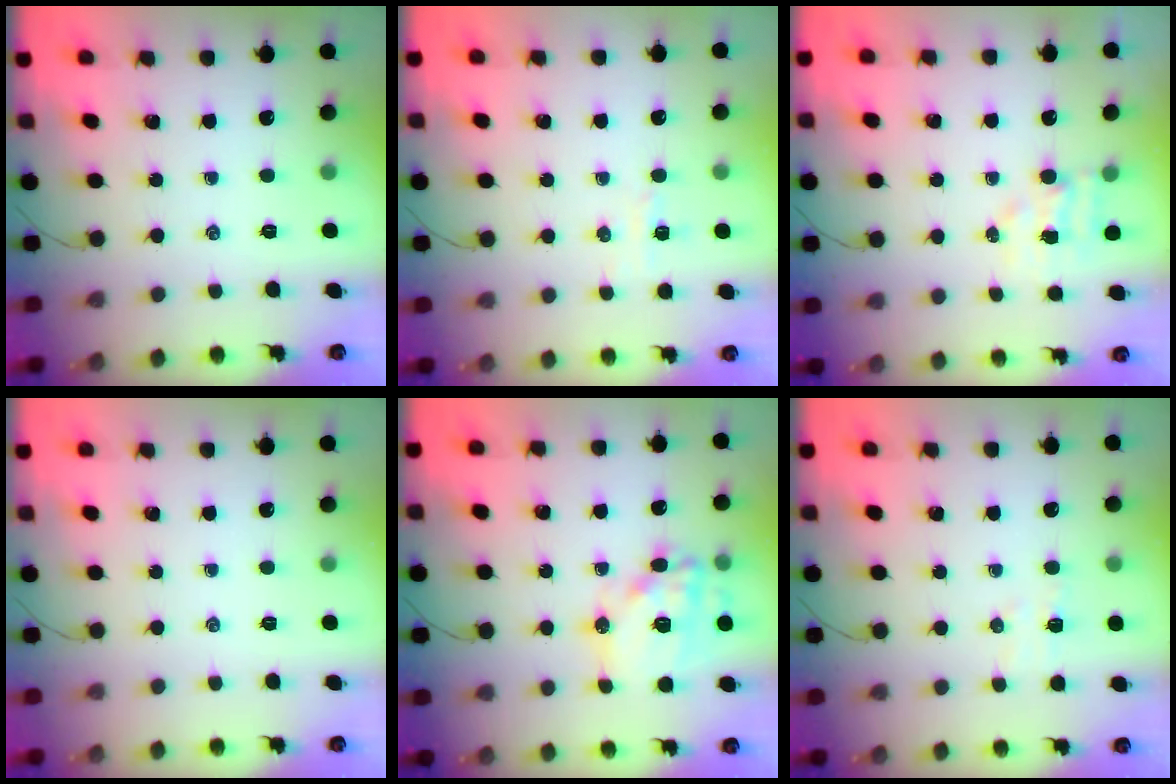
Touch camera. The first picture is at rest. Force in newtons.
{"total": 3.1, "press": 3.0, "slide": 0.9}
{"total": 4.0, "press": 3.9, "slide": 0.8}
{"total": 0.0}
{"total": 17.1, "press": 16.7, "slide": 3.3}
{"total": 4.8, "press": 4.6, "slide": 1.1}